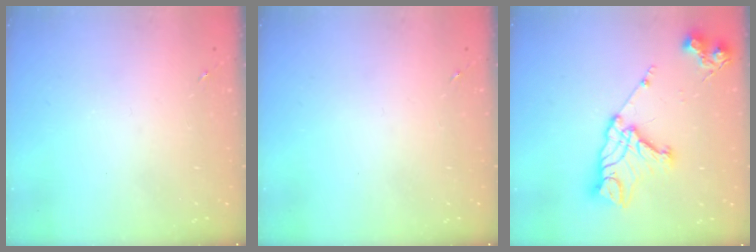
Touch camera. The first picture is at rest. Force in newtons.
{"total": 0.0}
{"total": 18.0, "press": 17.9, "slide": 1.7}